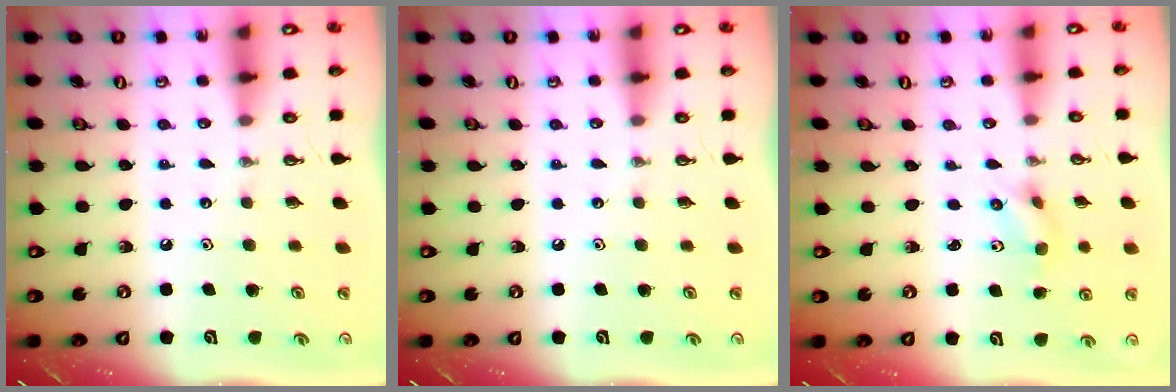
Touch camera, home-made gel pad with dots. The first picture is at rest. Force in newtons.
{"total": 0.0}
{"total": 1.9, "press": 1.7, "slide": 0.7}